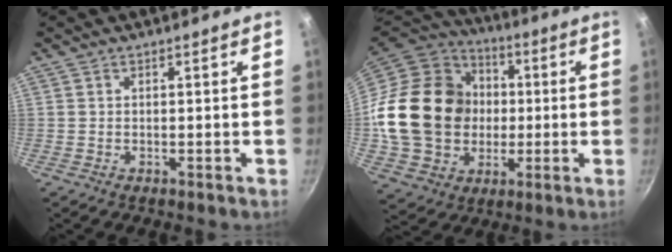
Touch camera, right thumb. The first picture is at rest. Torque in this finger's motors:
{"motor_torque": [0.78, 3.42, 1.81, -0.48, 0.49]}